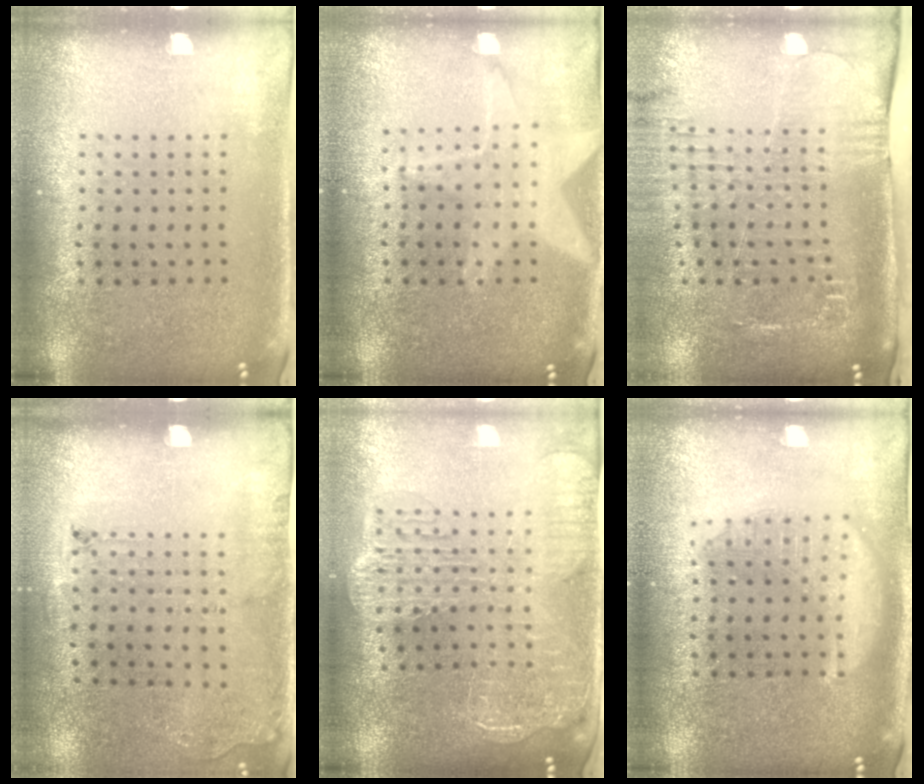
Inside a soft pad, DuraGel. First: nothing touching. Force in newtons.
{"total": 1.7, "press": 1.5, "slide": 0.7}
{"total": 2.6, "press": 2.0, "slide": 1.6}
{"total": 1.8, "press": 1.2, "slide": 1.3}
{"total": 2.8, "press": 2.3, "slide": 1.5}
{"total": 3.1, "press": 3.1, "slide": 0.3}